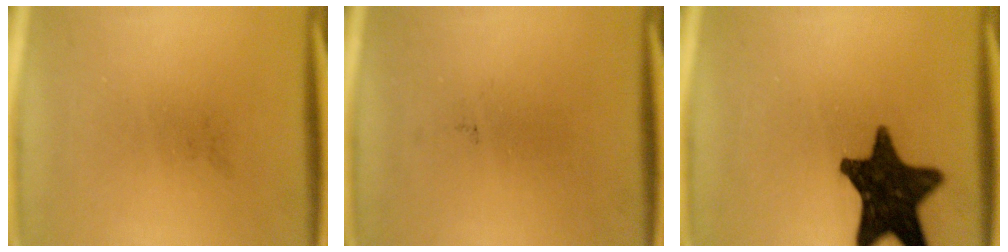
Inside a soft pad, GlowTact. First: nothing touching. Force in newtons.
{"total": 0.0}
{"total": 15.6}